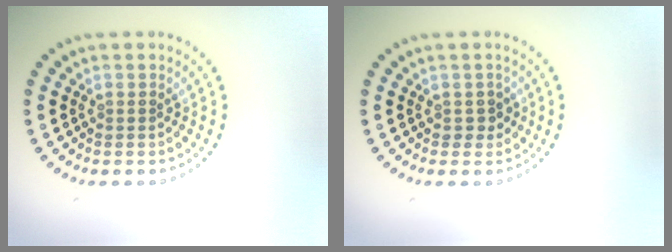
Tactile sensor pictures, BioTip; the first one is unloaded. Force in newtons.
{"total": 1.1, "press": 0.9, "slide": 0.6}